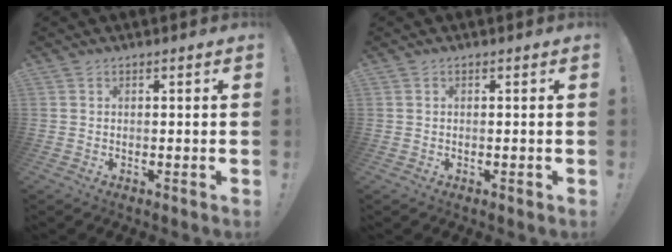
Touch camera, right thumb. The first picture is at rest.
{"total": 0.6, "force": [-0.1, 0.6, 0.1], "torque": [0.001, 0.002, -0.002]}